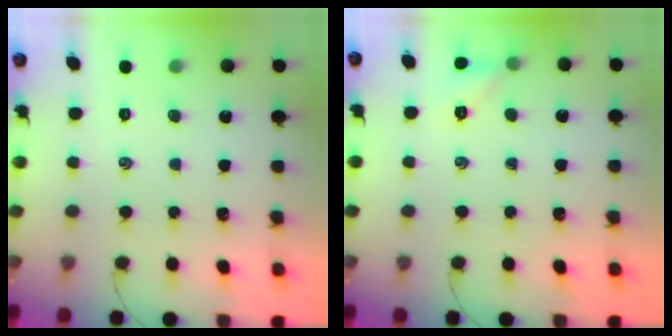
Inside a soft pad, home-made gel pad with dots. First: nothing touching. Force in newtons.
{"total": 7.7, "press": 7.5, "slide": 1.6}